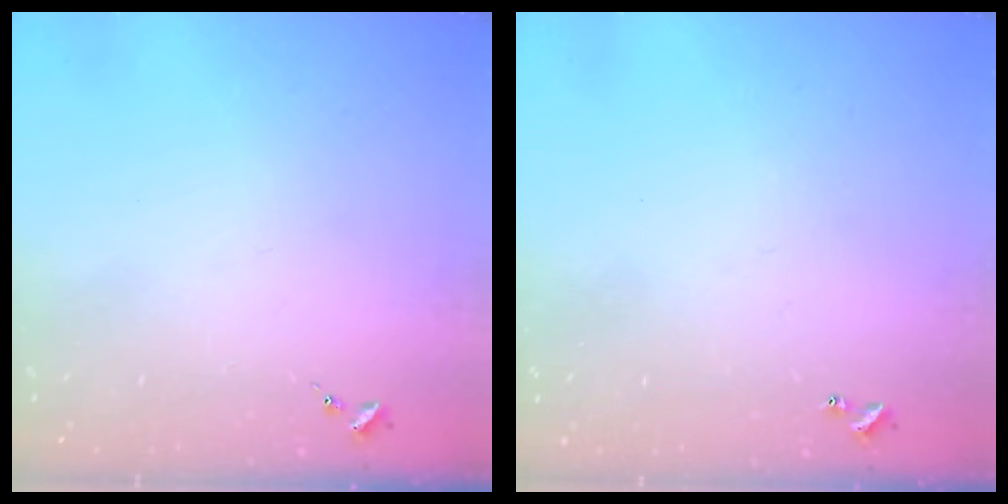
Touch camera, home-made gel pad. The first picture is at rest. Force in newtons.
{"total": 1.0, "press": 1.0, "slide": 0.2}